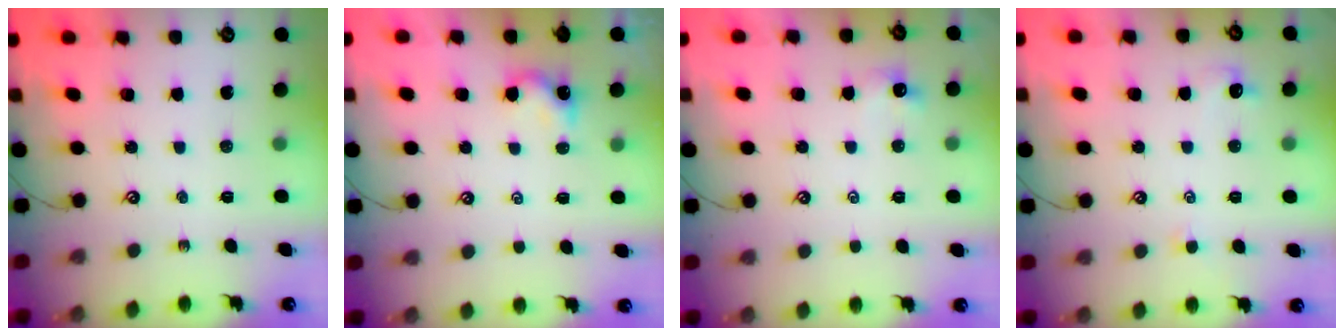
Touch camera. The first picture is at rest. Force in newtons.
{"total": 0.8, "press": 0.7, "slide": 0.4}
{"total": 1.3, "press": 1.1, "slide": 0.6}
{"total": 1.0, "press": 0.8, "slide": 0.6}